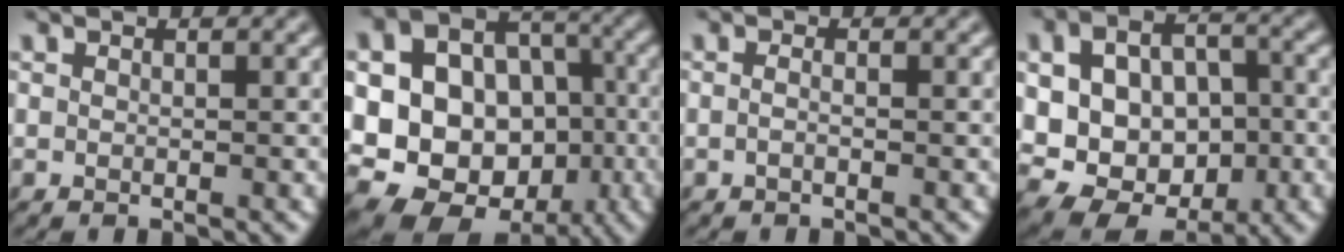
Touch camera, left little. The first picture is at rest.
{"total": 19.0, "force": [-1.8, 16.6, 9.1], "torque": [-0.171, 0.013, -0.028]}
{"total": 0.8, "force": [-0.5, 0.0, 0.6], "torque": [-0.015, 0.000, -0.010]}
{"total": 10.8, "force": [-0.5, 8.3, 7.0], "torque": [-0.116, 0.003, 0.003]}